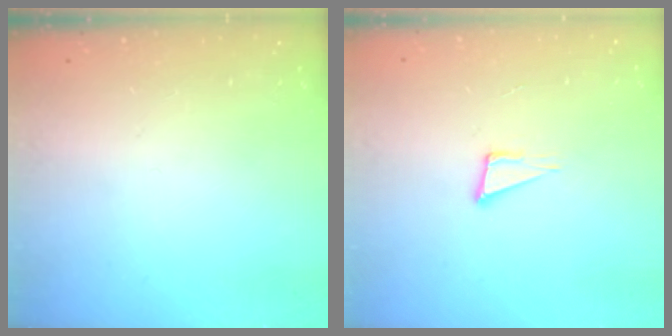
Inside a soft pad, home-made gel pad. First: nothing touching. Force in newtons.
{"total": 5.1, "press": 3.9, "slide": 3.2}